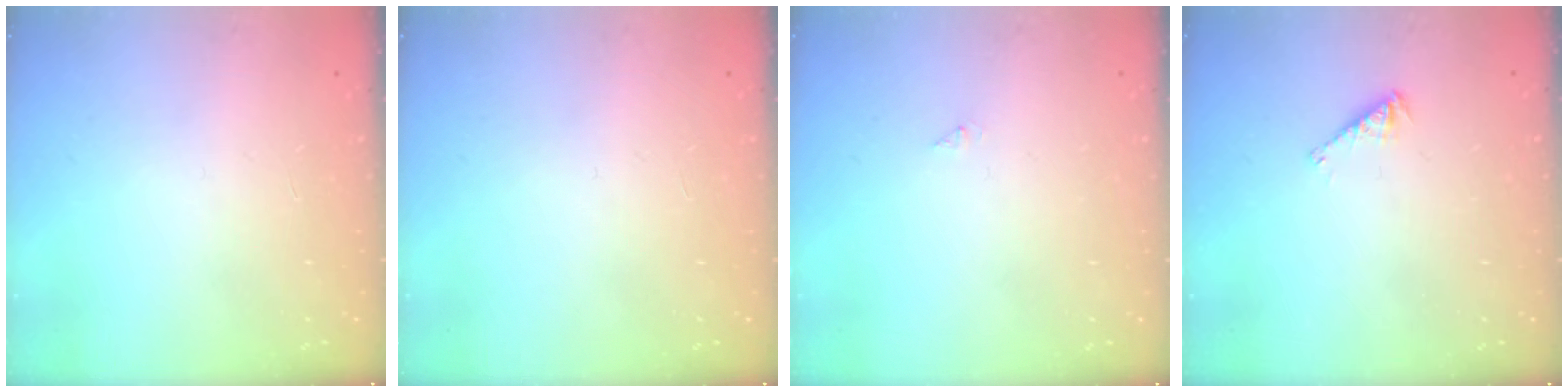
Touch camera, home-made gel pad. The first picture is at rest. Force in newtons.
{"total": 0.0}
{"total": 0.0}
{"total": 2.9, "press": 2.8, "slide": 0.5}